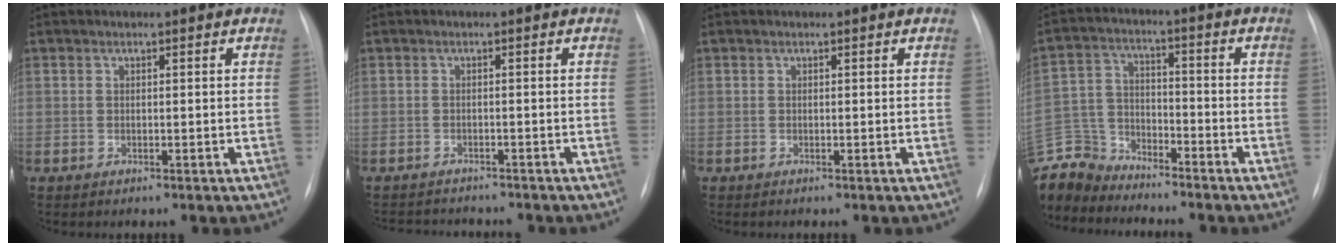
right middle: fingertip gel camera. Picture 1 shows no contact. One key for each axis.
{"total": 7.1, "fx": -6.7, "fy": 1.8, "fz": 1.6, "tx": -0.022, "ty": 0.001, "tz": -0.085}
{"total": 0.0}
{"total": 11.2, "fx": -10.7, "fy": 3.1, "fz": 0.9, "tx": -0.029, "ty": 0.012, "tz": -0.210}